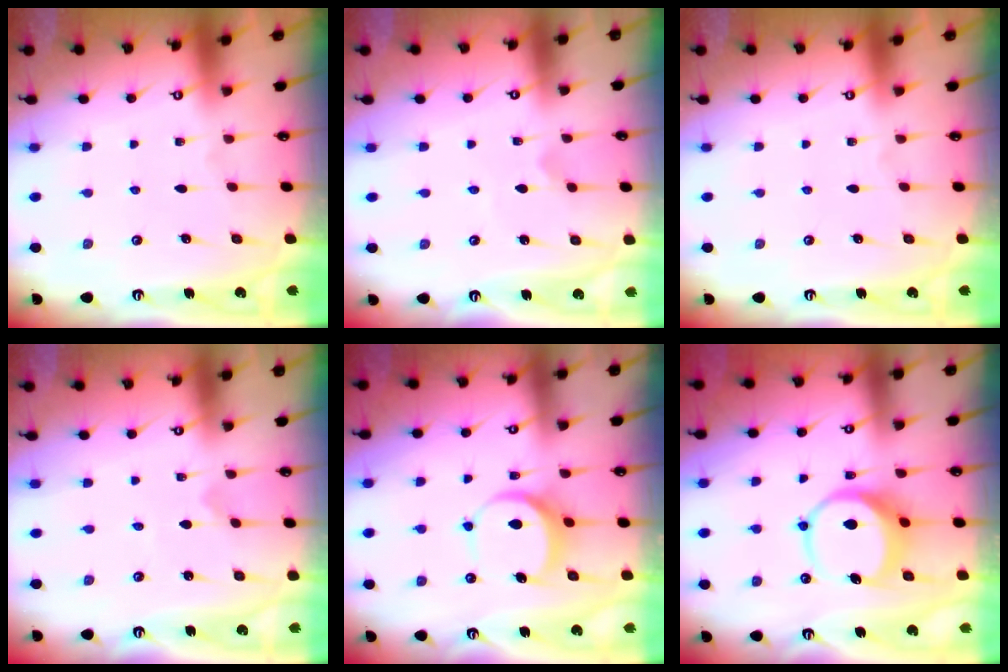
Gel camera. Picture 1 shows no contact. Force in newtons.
{"total": 1.7, "press": 1.6, "slide": 0.2}
{"total": 0.0}
{"total": 0.0}
{"total": 7.0, "press": 7.0, "slide": 0.6}
{"total": 8.9, "press": 8.8, "slide": 1.3}